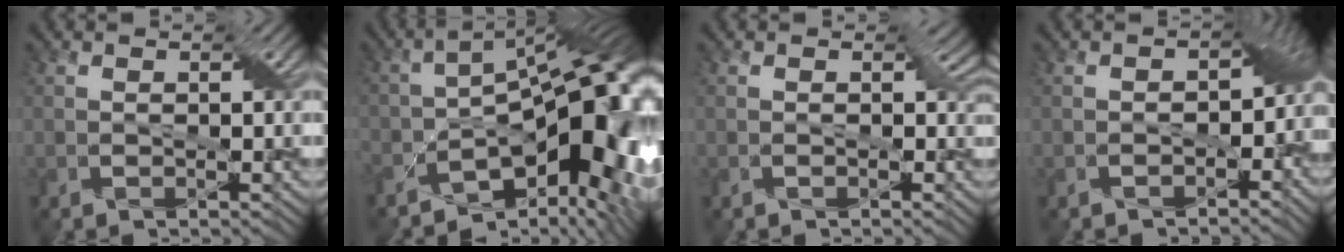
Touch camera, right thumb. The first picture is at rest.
{"total": 14.1, "force": [-6.0, 6.4, 11.1], "torque": [-0.155, -0.017, -0.100]}
{"total": 1.5, "force": [0.0, 1.2, 1.0], "torque": [-0.004, 0.002, -0.003]}
{"total": 6.1, "force": [-2.6, 4.1, 3.7], "torque": [-0.025, -0.024, -0.041]}